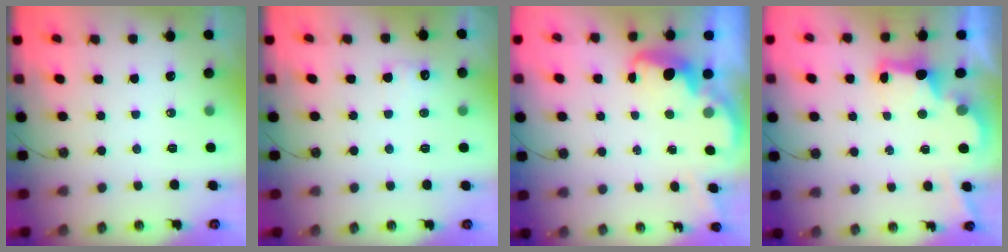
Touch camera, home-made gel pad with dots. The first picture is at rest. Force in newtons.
{"total": 6.8, "press": 6.8, "slide": 0.9}
{"total": 2.5, "press": 2.5, "slide": 0.4}
{"total": 2.9, "press": 2.8, "slide": 0.9}